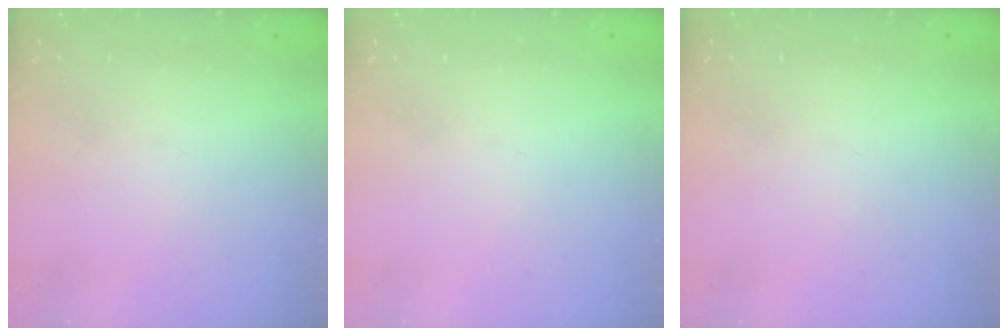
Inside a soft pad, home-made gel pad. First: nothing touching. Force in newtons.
{"total": 0.0}
{"total": 0.0}